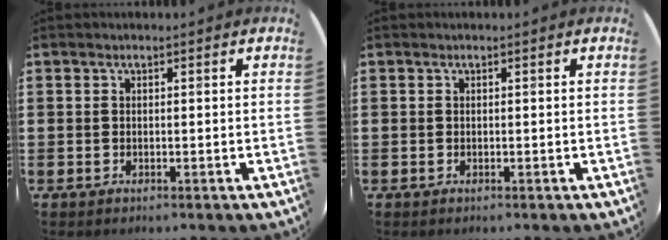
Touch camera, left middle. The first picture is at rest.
{"total": 0.0}